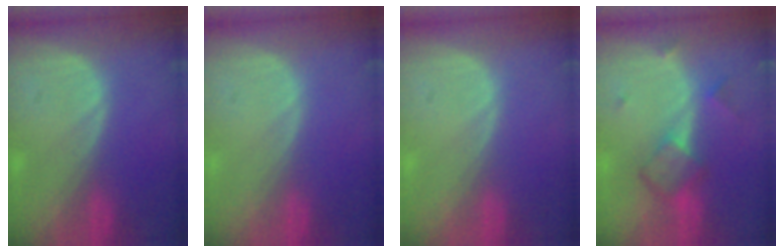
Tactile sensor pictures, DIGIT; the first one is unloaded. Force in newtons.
{"total": 0.0}
{"total": 0.0}
{"total": 6.0, "press": 5.2, "slide": 3.0}